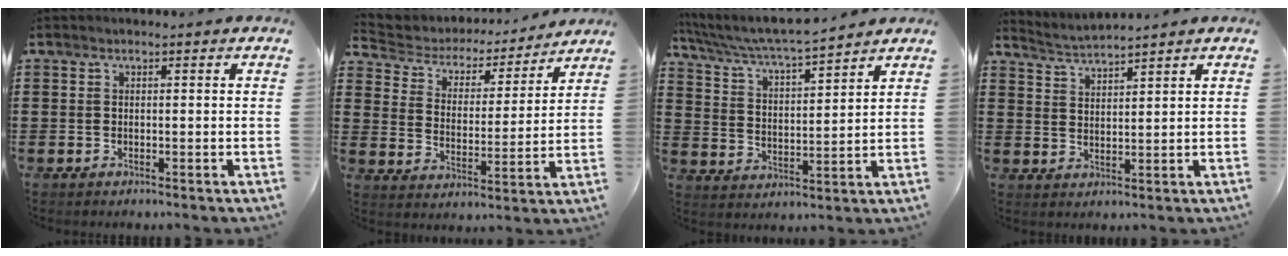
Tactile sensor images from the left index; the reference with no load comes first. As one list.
[{"total": 3.8, "force": [3.6, 1.1, 0.4], "torque": [-0.034, -0.029, 0.053]}, {"total": 5.5, "force": [5.1, 0.0, 2.1], "torque": [-0.065, -0.033, 0.083]}, {"total": 2.2, "force": [2.1, -0.5, -0.1], "torque": [-0.006, -0.013, 0.037]}]